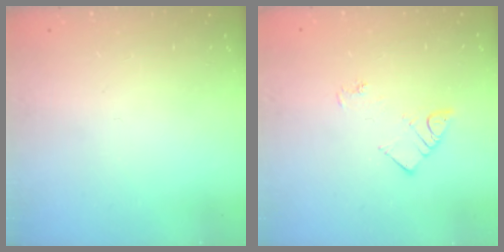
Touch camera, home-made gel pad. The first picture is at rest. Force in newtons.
{"total": 3.8, "press": 3.8, "slide": 0.4}